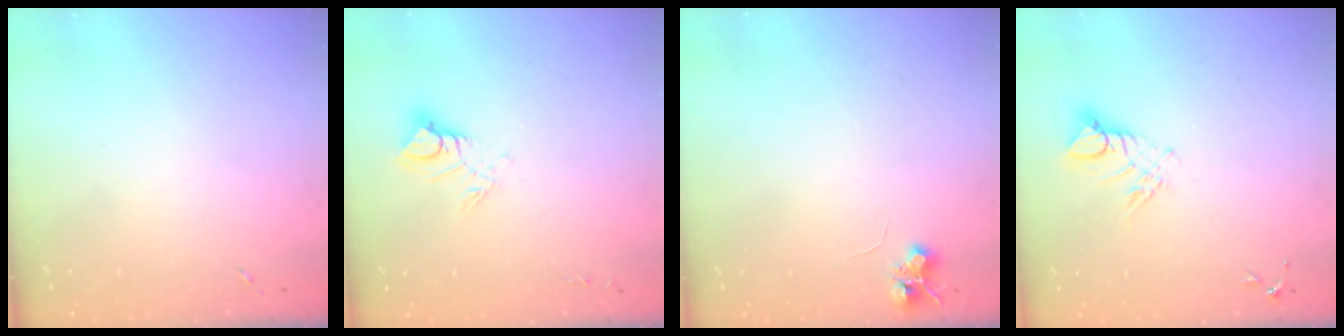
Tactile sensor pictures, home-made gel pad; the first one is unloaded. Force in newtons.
{"total": 8.6, "press": 8.6, "slide": 0.9}
{"total": 6.5, "press": 6.4, "slide": 0.9}
{"total": 6.5, "press": 6.5, "slide": 0.3}